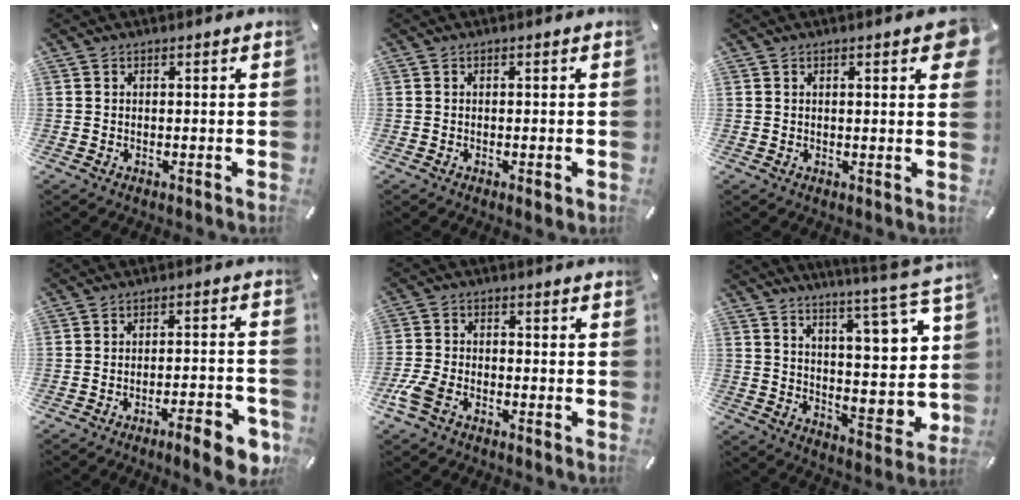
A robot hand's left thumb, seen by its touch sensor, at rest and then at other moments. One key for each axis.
{"total": 1.1, "fx": -0.3, "fy": 0.2, "fz": 1.1, "tx": -0.017, "ty": -0.004, "tz": -0.004}
{"total": 3.7, "fx": 1.7, "fy": 1.0, "fz": 3.1, "tx": -0.040, "ty": -0.004, "tz": 0.023}
{"total": 9.3, "fx": -6.2, "fy": 2.0, "fz": 6.7, "tx": -0.097, "ty": 0.023, "tz": -0.106}
{"total": 5.7, "fx": -3.7, "fy": 2.8, "fz": 3.2, "tx": -0.093, "ty": 0.004, "tz": -0.077}
{"total": 14.1, "fx": 7.7, "fy": 5.1, "fz": 10.6, "tx": -0.121, "ty": -0.097, "tz": 0.120}